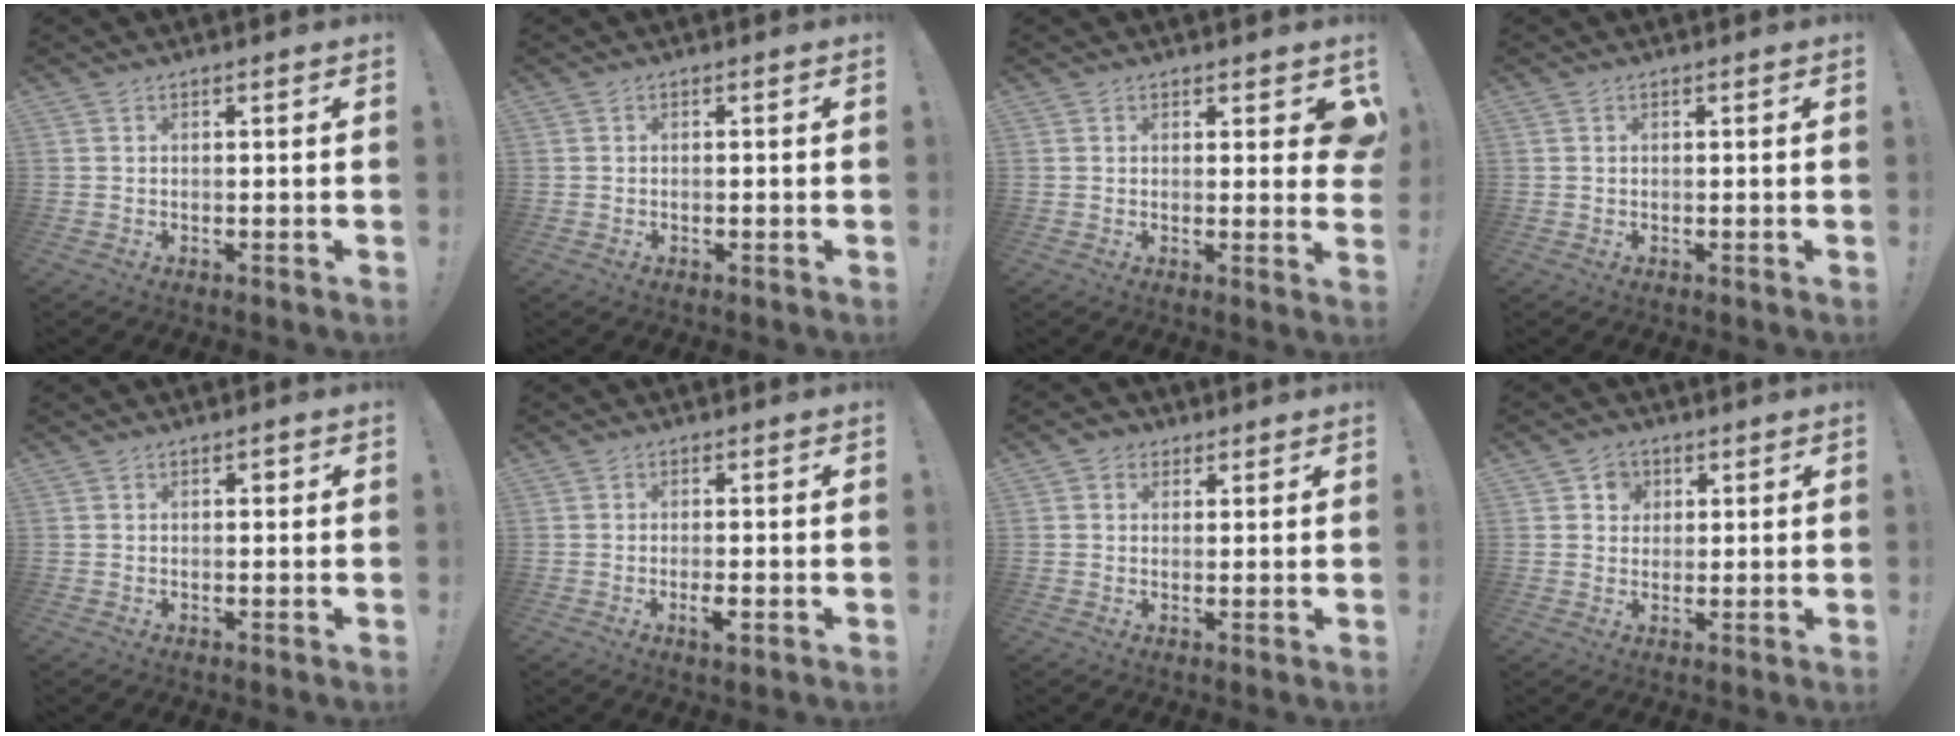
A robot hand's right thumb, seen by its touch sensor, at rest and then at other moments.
{"total": 0.8, "force": [-0.7, 0.1, 0.3], "torque": [-0.008, 0.002, -0.012]}
{"total": 3.8, "force": [1.8, 1.9, 2.8], "torque": [-0.021, -0.010, 0.030]}
{"total": 0.0}
{"total": 0.9, "force": [0.0, 0.8, 0.4], "torque": [-0.003, 0.003, -0.003]}
{"total": 3.3, "force": [-1.5, 0.7, 2.9], "torque": [-0.046, -0.002, -0.029]}
{"total": 2.9, "force": [0.9, 2.7, 0.7], "torque": [-0.010, 0.003, 0.017]}
{"total": 4.4, "force": [1.6, 3.9, 1.0], "torque": [-0.012, -0.002, 0.028]}